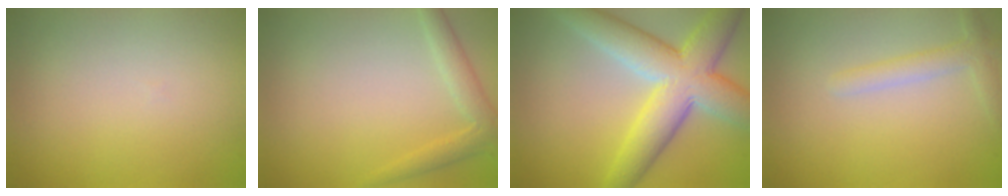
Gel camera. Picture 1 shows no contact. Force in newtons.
{"total": 2.4, "press": 2.4, "slide": 0.2}
{"total": 9.0, "press": 9.0, "slide": 0.3}
{"total": 2.0, "press": 2.0, "slide": 0.1}